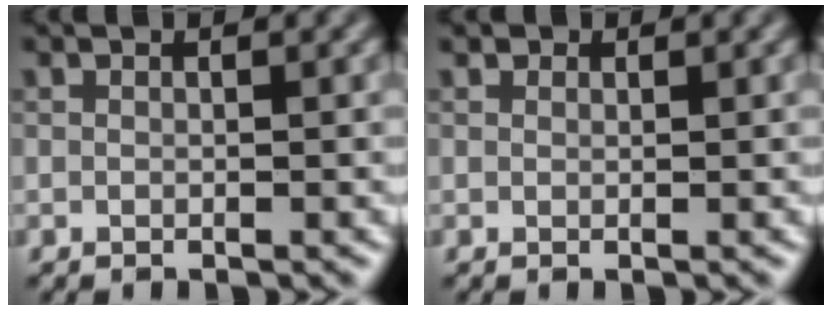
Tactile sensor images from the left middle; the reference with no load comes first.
{"total": 0.6, "force": [0.5, 0.3, 0.0], "torque": [-0.003, -0.004, 0.003]}